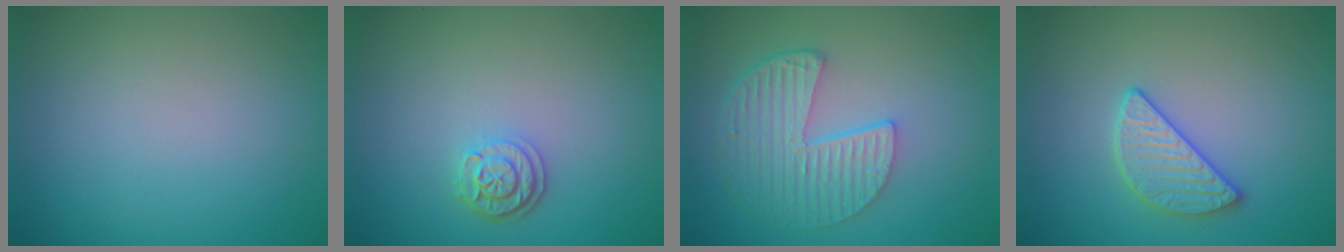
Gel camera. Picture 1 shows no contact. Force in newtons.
{"total": 2.4, "press": 2.1, "slide": 1.2}
{"total": 5.4, "press": 4.1, "slide": 3.5}
{"total": 2.8, "press": 2.7, "slide": 0.7}